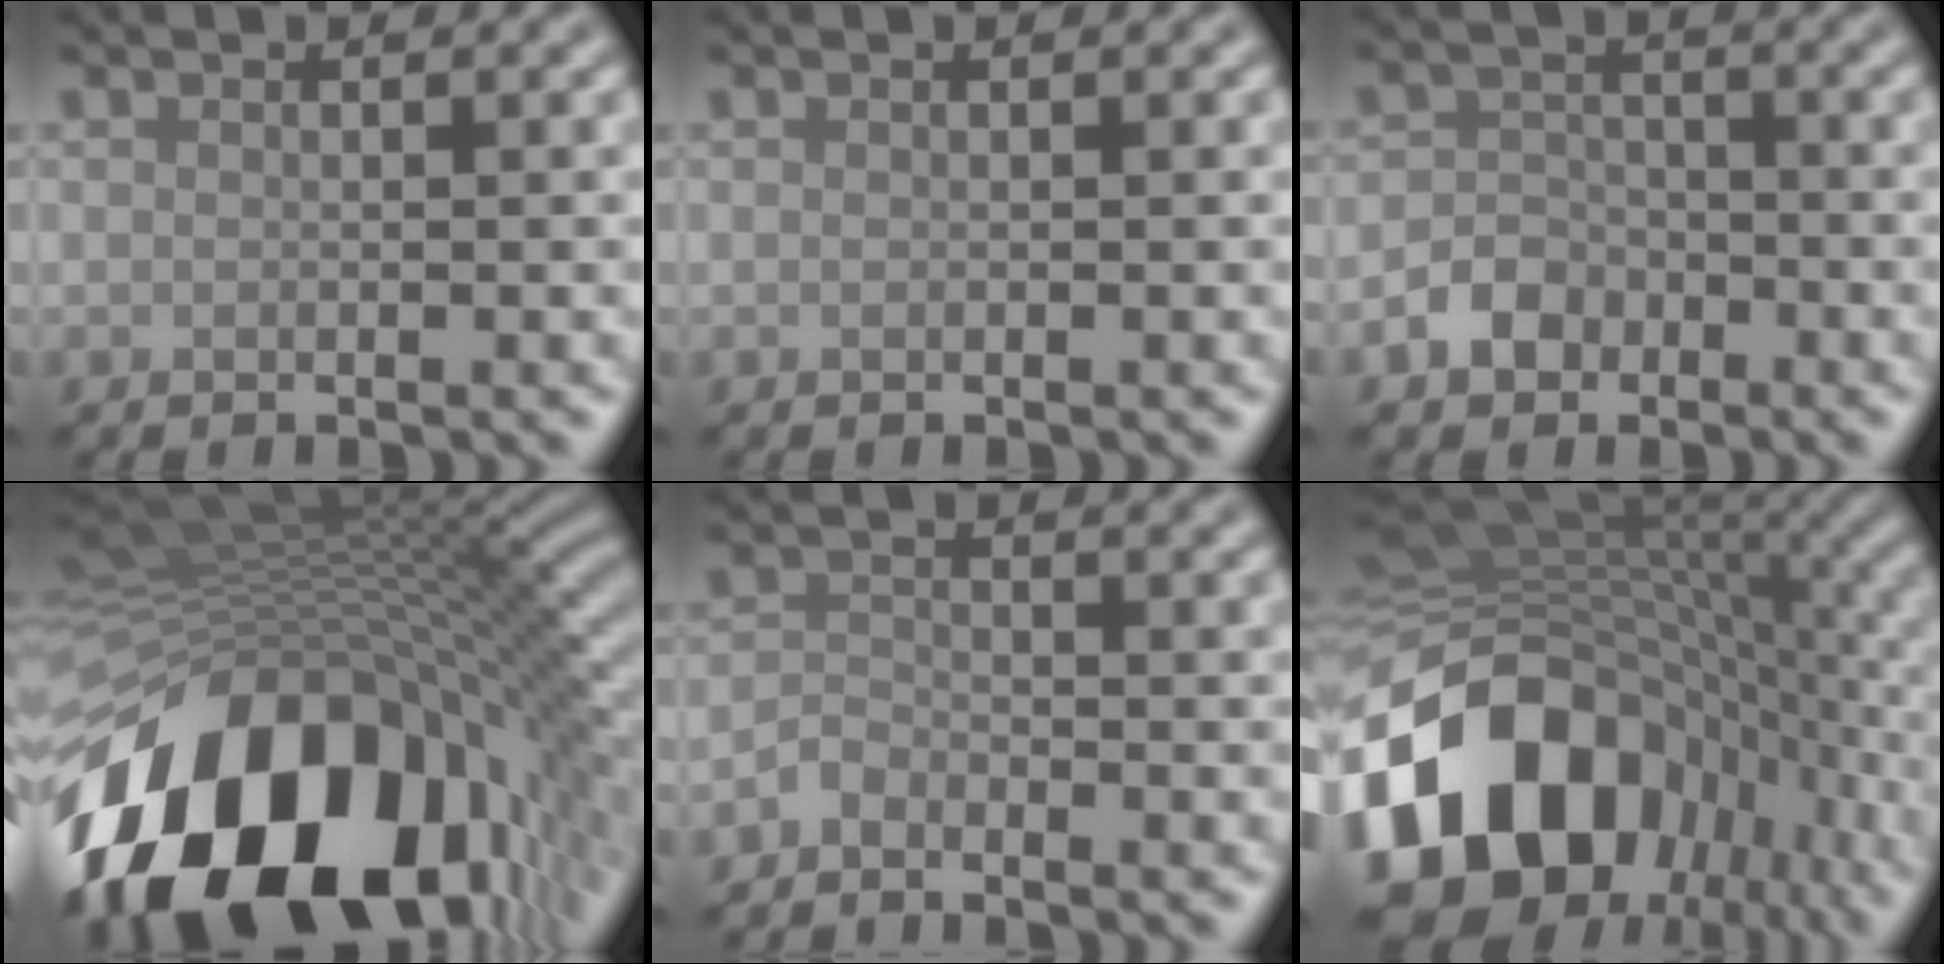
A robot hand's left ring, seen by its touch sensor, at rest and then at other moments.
{"total": 0.0}
{"total": 2.8, "force": [-1.6, 2.2, 0.8], "torque": [-0.009, 0.006, -0.034]}
{"total": 18.1, "force": [-7.9, 10.3, 12.6], "torque": [-0.225, -0.015, -0.130]}
{"total": 1.4, "force": [-1.3, 0.5, 0.3], "torque": [-0.004, 0.006, -0.030]}
{"total": 17.5, "force": [-6.8, 12.3, 10.4], "torque": [-0.217, -0.019, -0.110]}